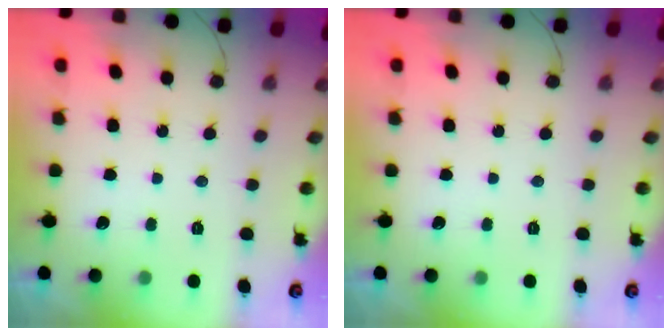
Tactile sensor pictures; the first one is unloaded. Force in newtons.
{"total": 0.0}